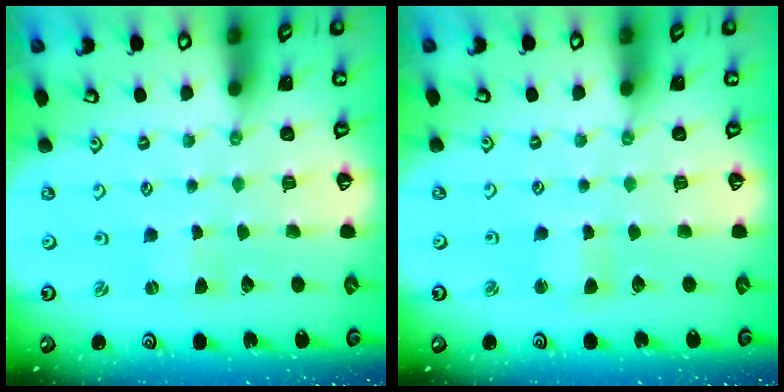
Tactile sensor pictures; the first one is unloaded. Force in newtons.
{"total": 2.5, "press": 2.5, "slide": 0.3}